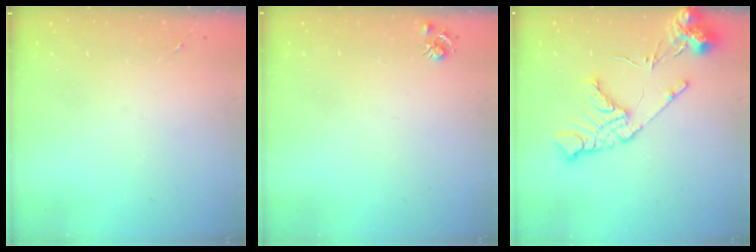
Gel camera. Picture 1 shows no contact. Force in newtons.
{"total": 4.8, "press": 4.7, "slide": 0.7}
{"total": 15.5, "press": 15.4, "slide": 2.0}